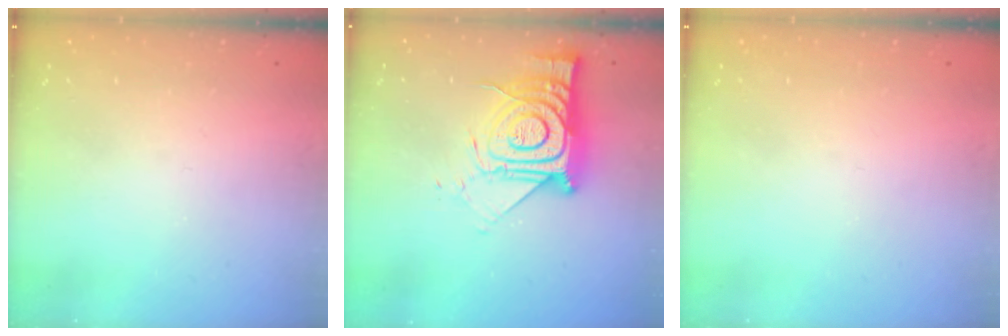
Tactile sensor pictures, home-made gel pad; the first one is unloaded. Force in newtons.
{"total": 16.3, "press": 16.2, "slide": 1.5}
{"total": 0.0}